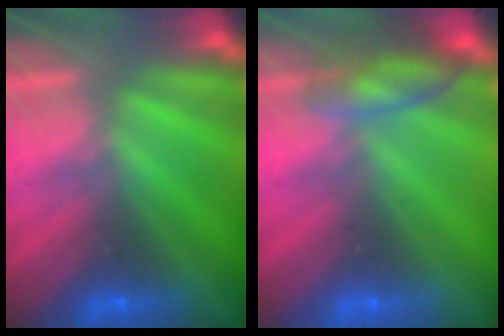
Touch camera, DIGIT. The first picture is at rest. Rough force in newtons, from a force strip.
{"total": 2.8}